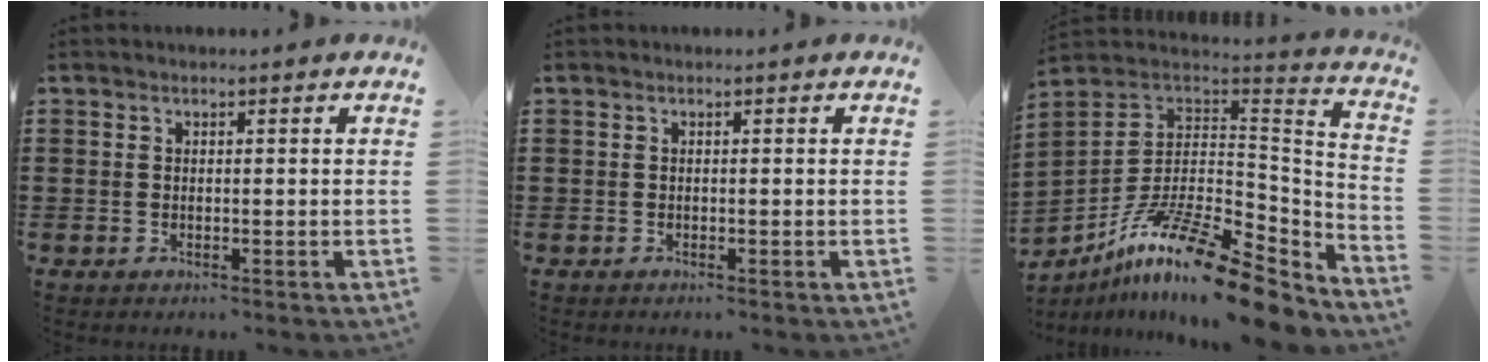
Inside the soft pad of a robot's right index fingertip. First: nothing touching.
{"total": 0.0}
{"total": 17.3, "force": [-11.7, 4.4, 12.0], "torque": [-0.223, 0.034, -0.208]}